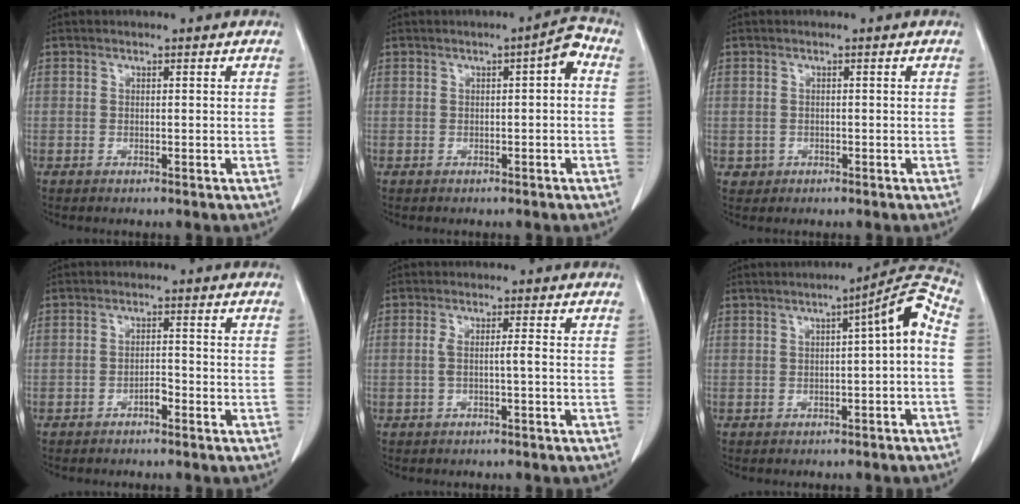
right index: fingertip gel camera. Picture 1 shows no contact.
{"total": 3.6, "force": [0.6, 0.6, 3.5], "torque": [-0.045, 0.012, 0.003]}
{"total": 1.5, "force": [-0.1, 1.5, 0.2], "torque": [0.000, 0.004, 0.001]}
{"total": 1.6, "force": [-1.1, 0.5, 1.1], "torque": [-0.016, 0.003, -0.019]}
{"total": 2.3, "force": [-0.3, -0.1, 2.2], "torque": [-0.044, 0.004, -0.005]}
{"total": 6.8, "force": [-0.1, 0.6, 6.7], "torque": [-0.084, 0.023, -0.007]}